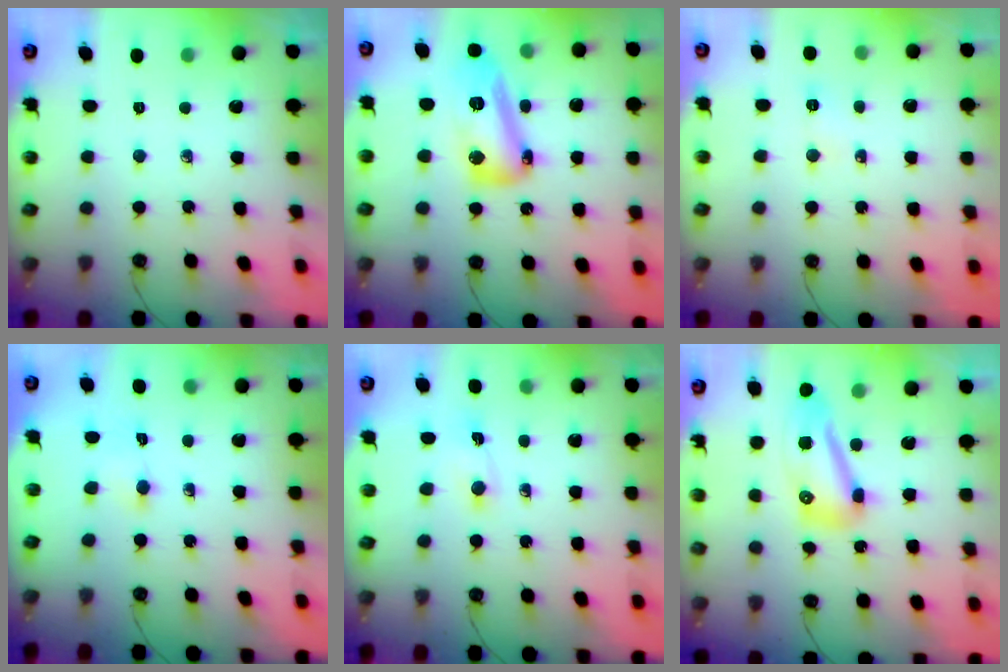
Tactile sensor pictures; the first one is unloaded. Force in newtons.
{"total": 15.3, "press": 15.2, "slide": 1.5}
{"total": 16.7, "press": 5.3, "slide": 15.8}
{"total": 1.6, "press": 1.4, "slide": 0.7}
{"total": 1.4, "press": 1.2, "slide": 0.7}
{"total": 11.8, "press": 11.7, "slide": 1.5}